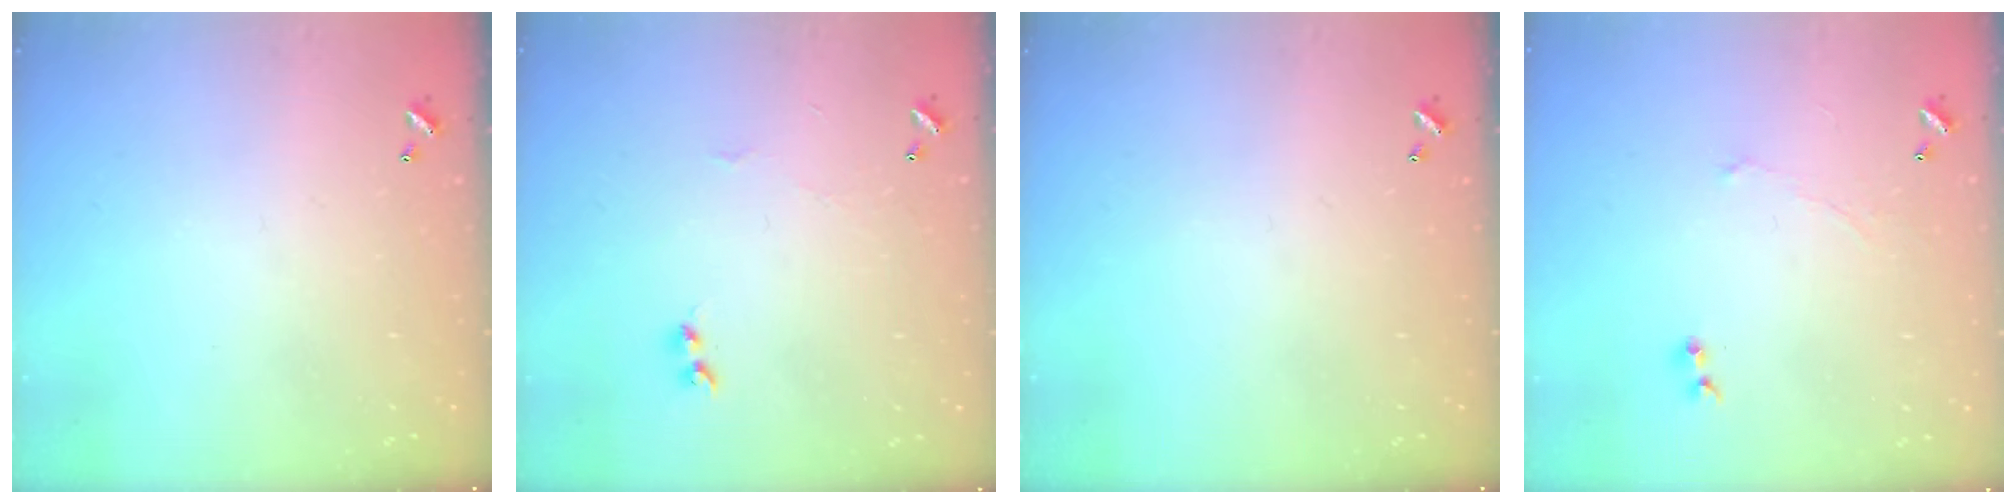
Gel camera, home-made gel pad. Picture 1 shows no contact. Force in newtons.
{"total": 2.1, "press": 2.0, "slide": 0.5}
{"total": 0.0}
{"total": 0.8, "press": 0.4, "slide": 0.7}